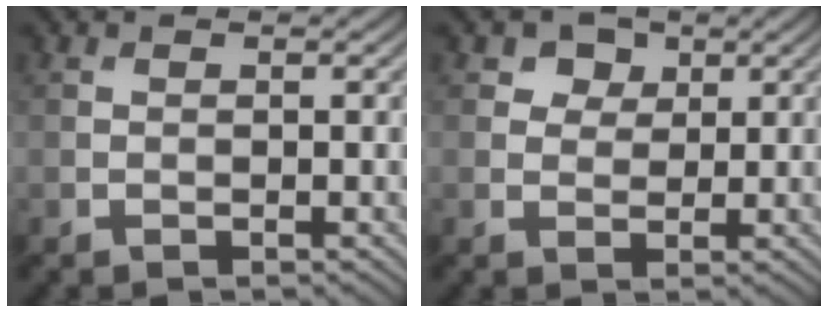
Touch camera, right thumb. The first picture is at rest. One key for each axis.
{"total": 2.9, "fx": 1.4, "fy": 2.3, "fz": 1.1, "tx": -0.019, "ty": -0.004, "tz": 0.025}